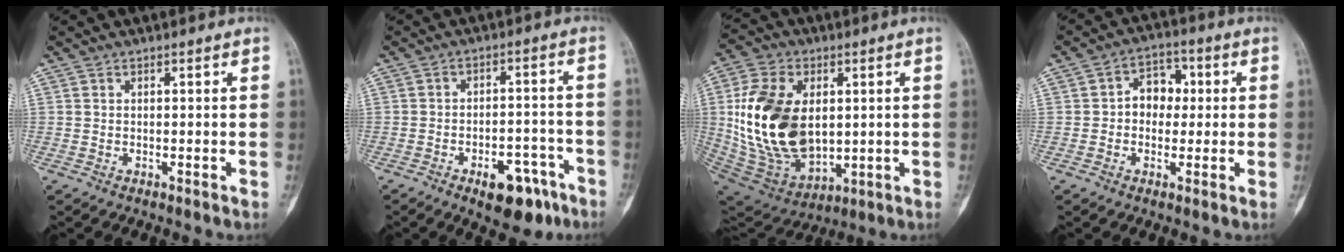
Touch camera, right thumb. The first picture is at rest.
{"total": 10.4, "force": [-6.0, 5.2, 6.7], "torque": [-0.070, 0.040, -0.077]}
{"total": 23.0, "force": [1.9, 14.7, 17.6], "torque": [-0.333, -0.017, 0.055]}
{"total": 6.8, "force": [0.4, 5.3, 4.2], "torque": [-0.030, 0.017, -0.003]}